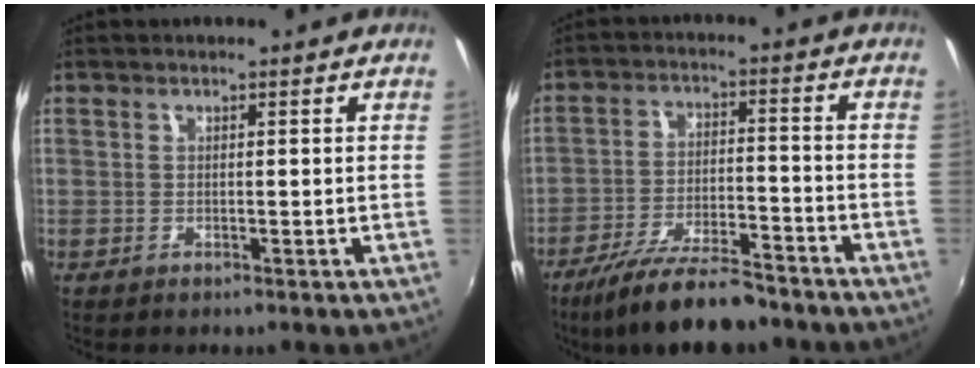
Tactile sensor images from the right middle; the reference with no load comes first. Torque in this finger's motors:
{"motor_torque": [1.15, -0.99, 0.60, 0.20]}